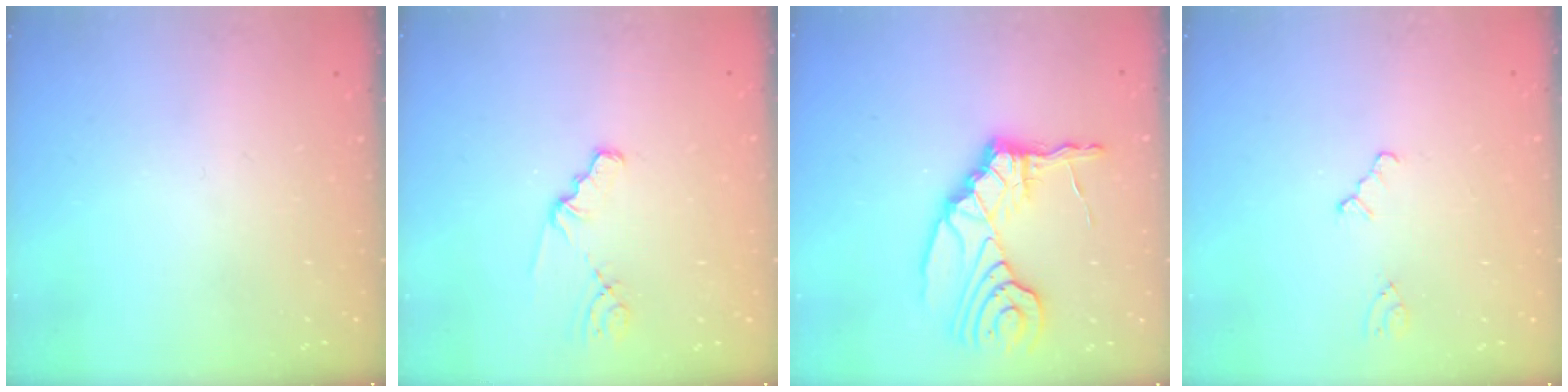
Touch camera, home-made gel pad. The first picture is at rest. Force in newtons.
{"total": 1.8, "press": 1.8, "slide": 0.2}
{"total": 11.4, "press": 11.4, "slide": 1.1}
{"total": 0.5, "press": 0.5, "slide": 0.2}